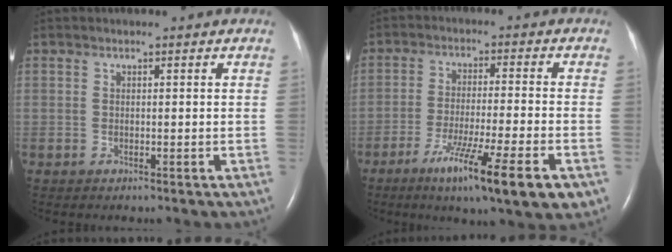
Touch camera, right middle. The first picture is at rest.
{"total": 13.6, "force": [-7.2, 0.4, 11.5], "torque": [-0.168, -0.033, -0.113]}